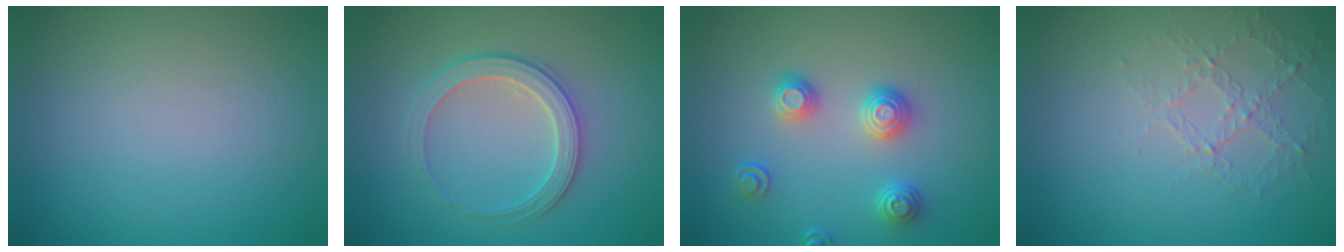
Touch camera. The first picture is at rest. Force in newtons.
{"total": 2.9, "press": 2.9, "slide": 0.3}
{"total": 3.0, "press": 2.6, "slide": 1.3}
{"total": 1.4, "press": 0.8, "slide": 1.2}